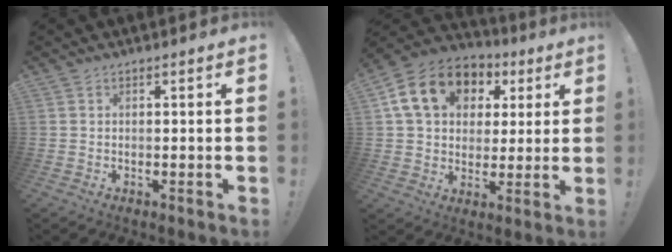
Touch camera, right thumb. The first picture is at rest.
{"total": 17.9, "force": [6.6, 13.5, 9.7], "torque": [-0.156, -0.005, 0.131]}